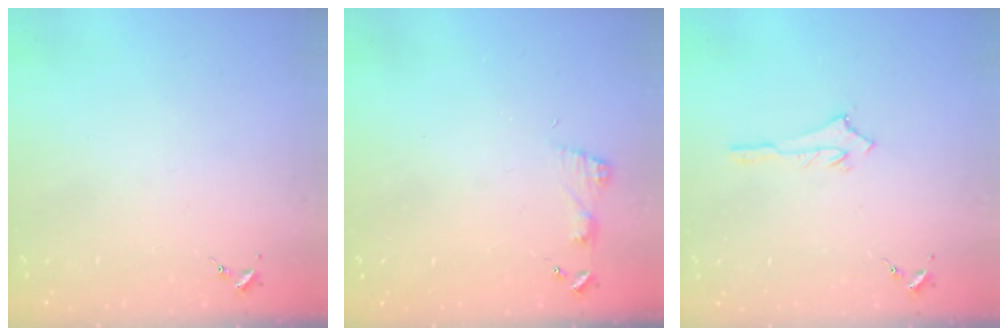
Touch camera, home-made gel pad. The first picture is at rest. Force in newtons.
{"total": 5.4, "press": 5.4, "slide": 0.3}
{"total": 2.6, "press": 2.5, "slide": 0.4}